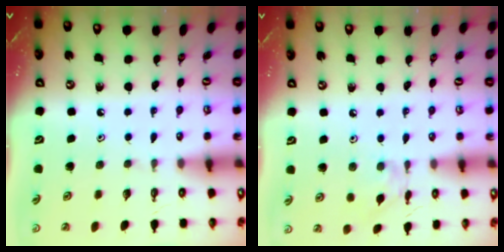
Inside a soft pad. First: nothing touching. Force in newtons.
{"total": 2.0, "press": 2.0, "slide": 0.2}